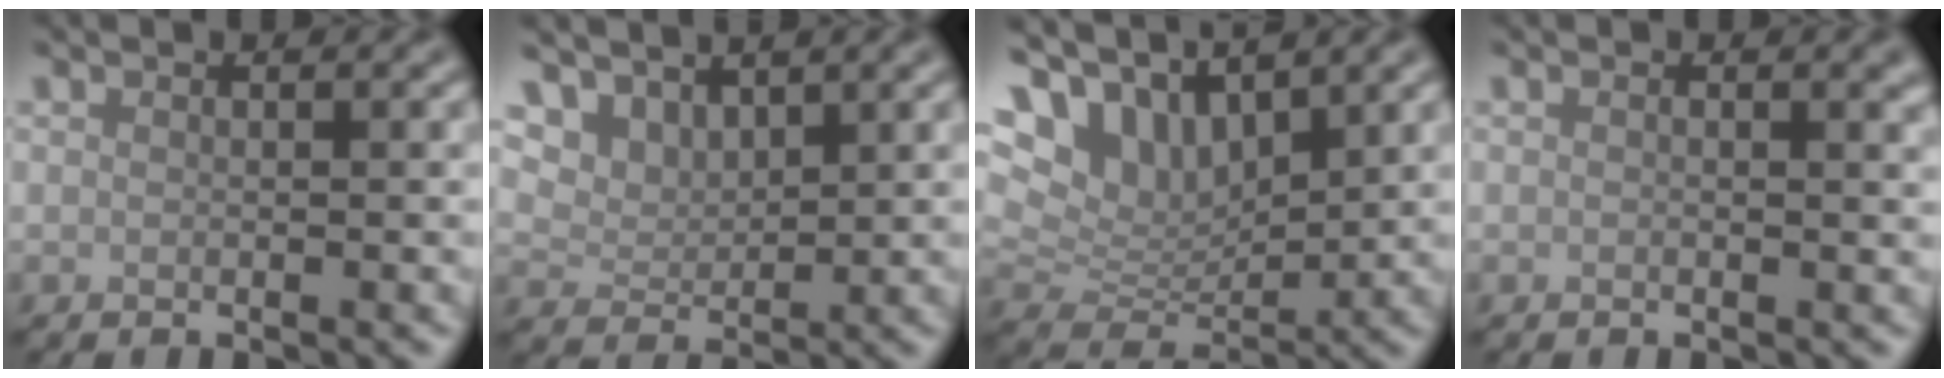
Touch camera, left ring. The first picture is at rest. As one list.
[{"total": 4.0, "force": [3.0, 2.0, 1.5], "torque": [-0.042, -0.016, 0.068]}, {"total": 9.1, "force": [5.9, 4.9, 5.0], "torque": [-0.110, 0.021, 0.101]}, {"total": 1.2, "force": [0.3, 0.3, 1.1], "torque": [-0.012, -0.003, 0.005]}]